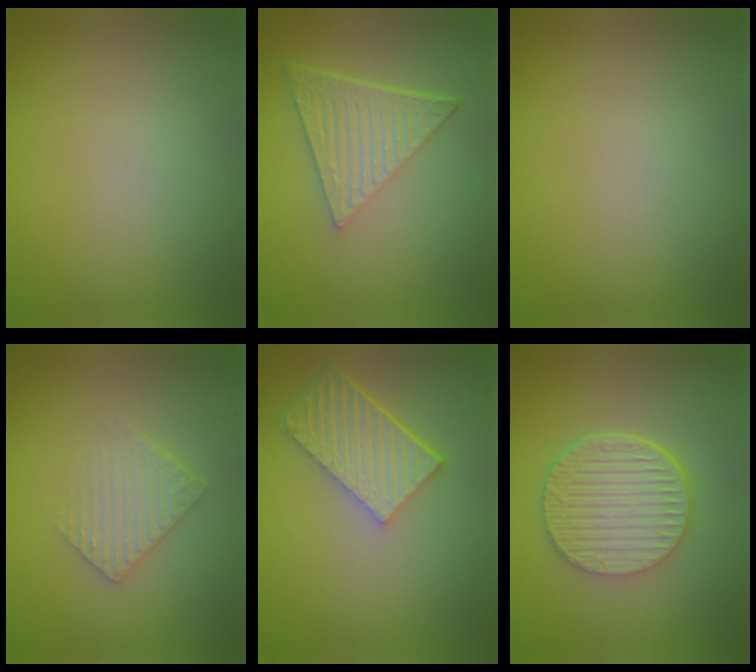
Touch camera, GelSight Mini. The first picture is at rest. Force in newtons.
{"total": 6.4, "press": 4.4, "slide": 4.7}
{"total": 0.0}
{"total": 2.5, "press": 2.4, "slide": 0.5}
{"total": 5.8, "press": 4.2, "slide": 4.0}
{"total": 6.5, "press": 4.8, "slide": 4.5}